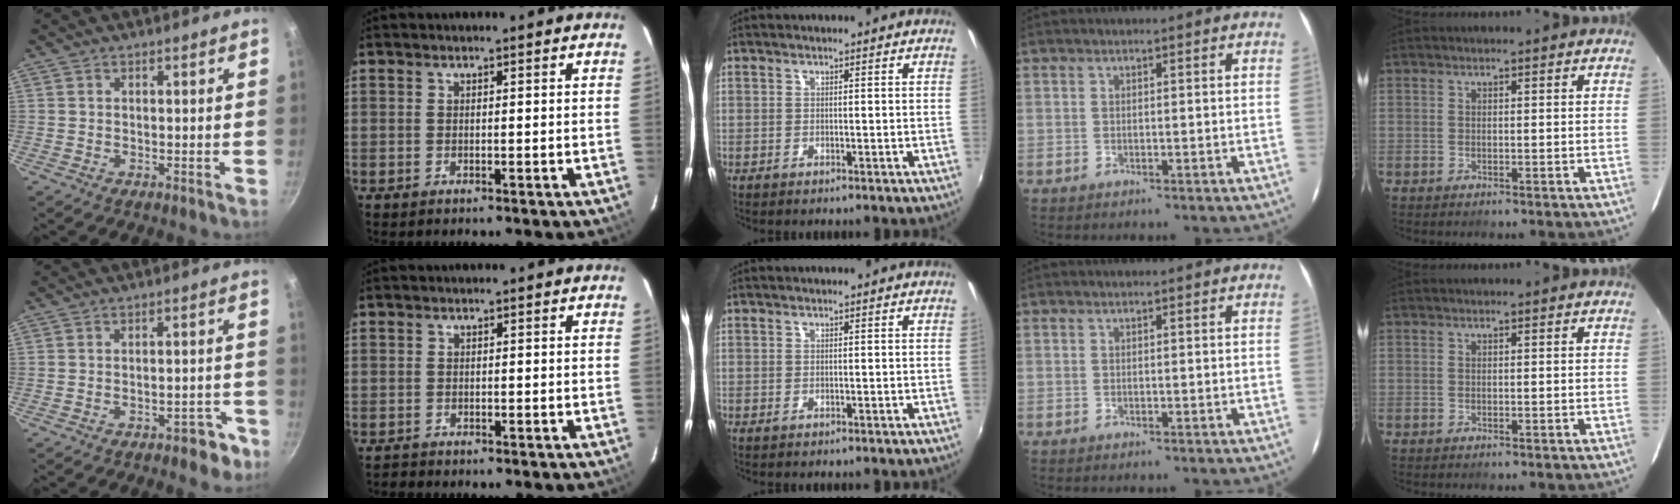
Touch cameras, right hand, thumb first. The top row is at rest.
{"thumb": {"total": 5.5, "force": [-3.4, 2.7, 3.4], "torque": [-0.018, 0.035, -0.029]}, "index": {"total": 3.1, "force": [-2.6, 1.6, -0.9], "torque": [0.006, 0.012, -0.049]}}